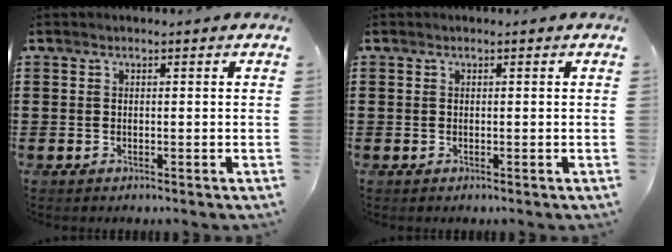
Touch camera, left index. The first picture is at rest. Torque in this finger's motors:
{"motor_torque": [0.01, 0.00, 0.00, 0.01]}